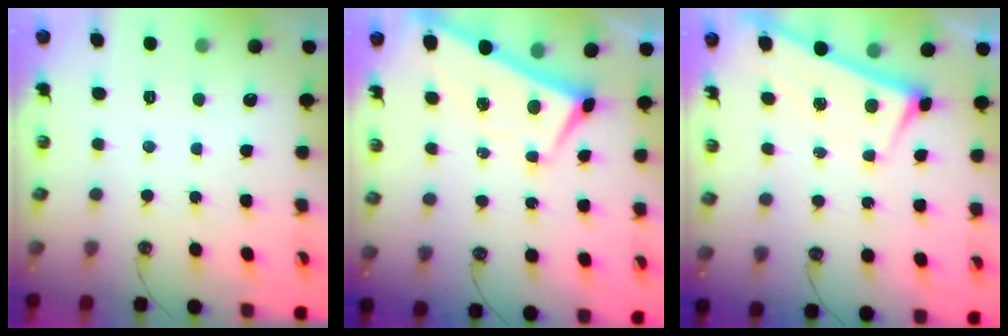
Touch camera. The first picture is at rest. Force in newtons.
{"total": 2.3, "press": 2.2, "slide": 0.2}
{"total": 2.9, "press": 2.9, "slide": 0.1}